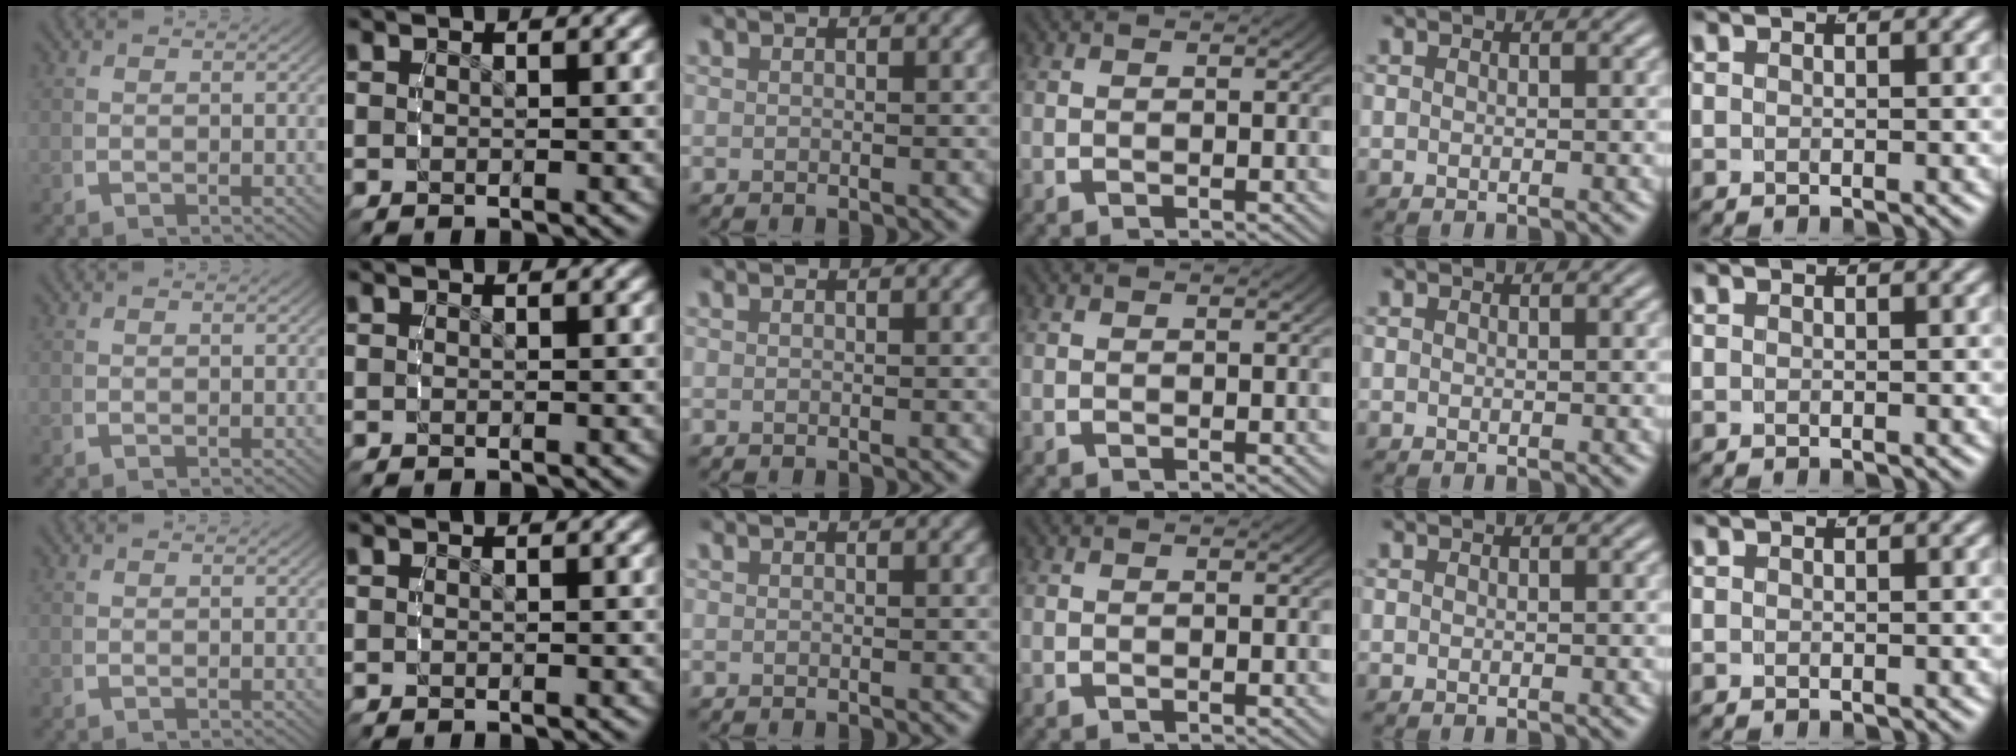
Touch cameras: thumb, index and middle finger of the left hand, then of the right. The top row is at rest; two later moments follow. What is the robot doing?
{"motion": "reach", "object": "plastic wrap"}